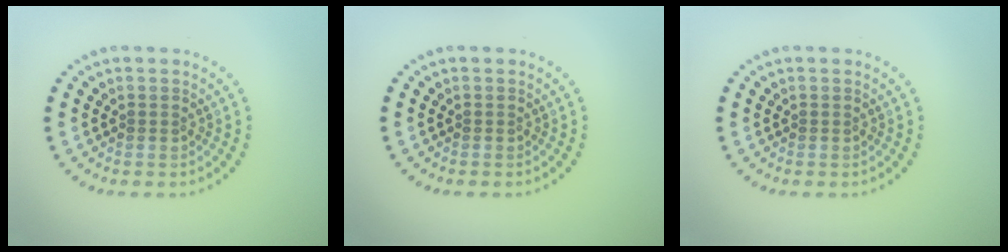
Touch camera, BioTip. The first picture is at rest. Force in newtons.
{"total": 0.0}
{"total": 0.0}